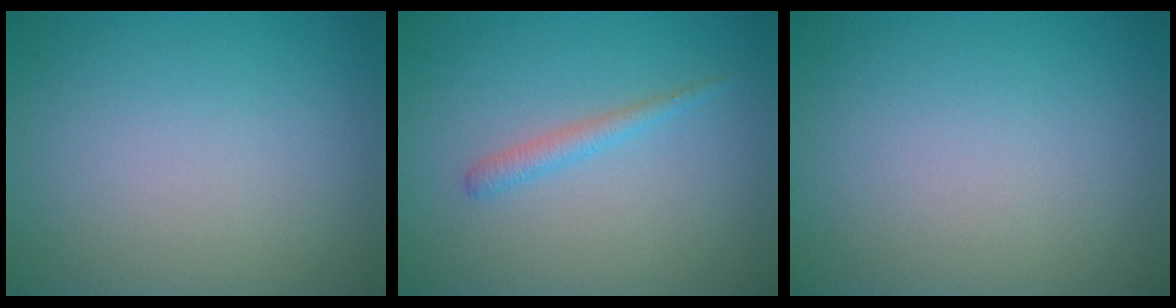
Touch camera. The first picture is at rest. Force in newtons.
{"total": 1.4, "press": 1.4, "slide": 0.1}
{"total": 0.0}